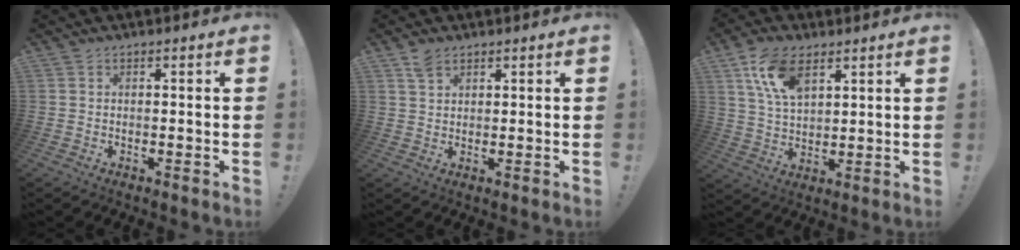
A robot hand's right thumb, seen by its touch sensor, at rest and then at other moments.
{"total": 3.4, "force": [2.3, 1.8, 1.7], "torque": [-0.029, -0.007, 0.044]}
{"total": 11.9, "force": [6.4, 6.4, 7.7], "torque": [-0.145, -0.018, 0.121]}